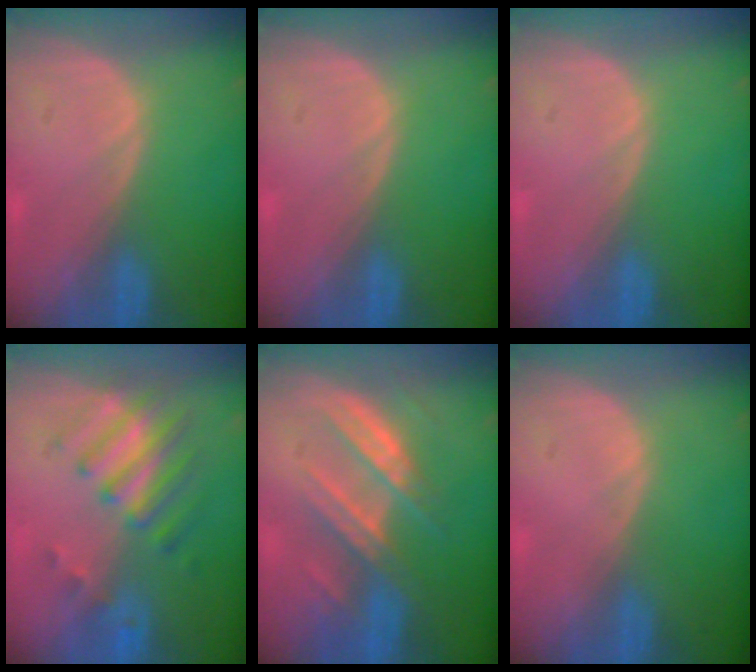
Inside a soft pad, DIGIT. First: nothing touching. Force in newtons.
{"total": 0.0}
{"total": 0.0}
{"total": 7.9, "press": 6.9, "slide": 3.9}
{"total": 7.5, "press": 7.2, "slide": 1.9}
{"total": 0.0}